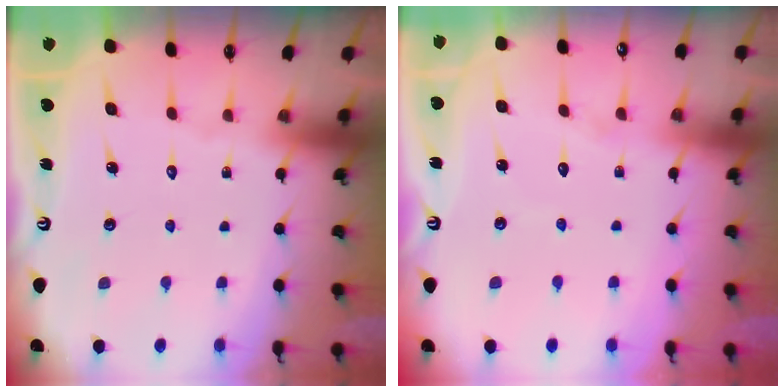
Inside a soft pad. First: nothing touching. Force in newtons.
{"total": 3.4, "press": 3.4, "slide": 0.3}